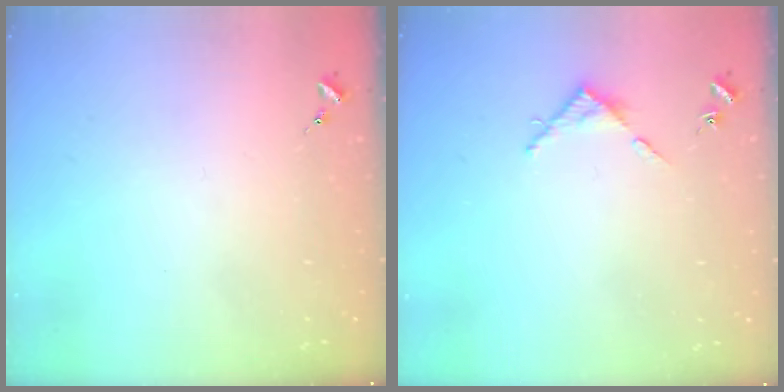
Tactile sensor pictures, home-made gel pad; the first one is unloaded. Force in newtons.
{"total": 4.7, "press": 4.7, "slide": 0.2}